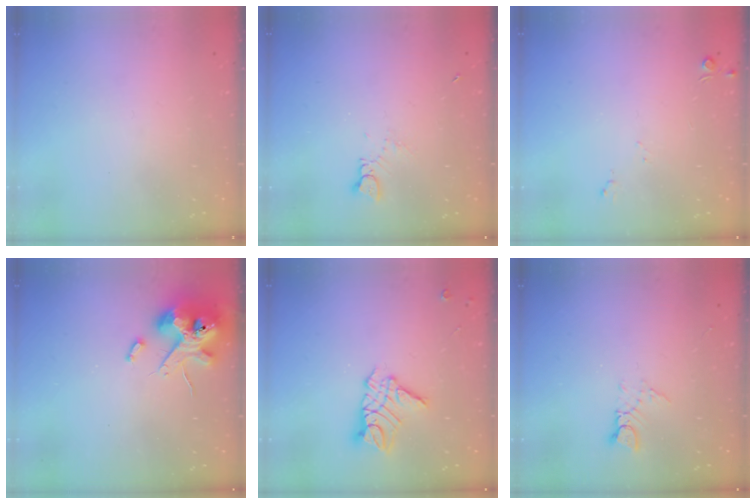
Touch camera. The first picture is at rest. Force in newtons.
{"total": 1.5, "press": 1.4, "slide": 0.2}
{"total": 4.9, "press": 4.8, "slide": 0.7}
{"total": 12.9, "press": 12.7, "slide": 2.2}
{"total": 10.3, "press": 10.3, "slide": 0.9}
{"total": 3.4, "press": 3.4, "slide": 0.2}